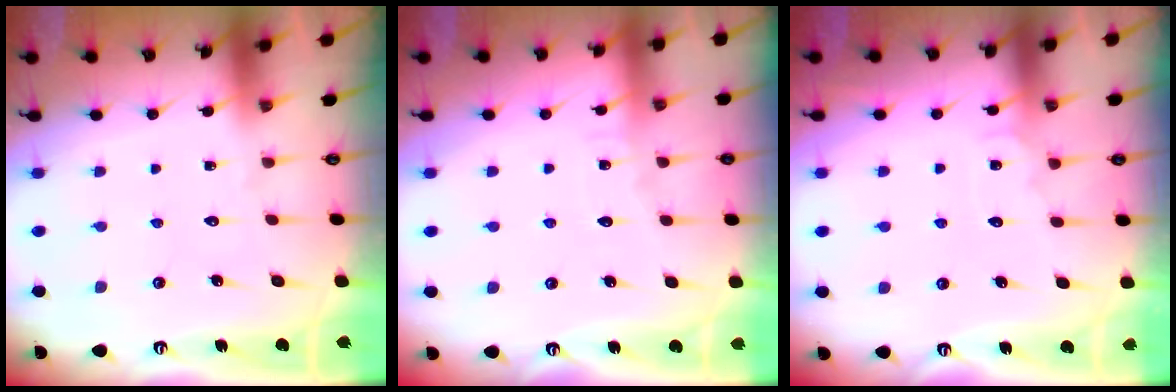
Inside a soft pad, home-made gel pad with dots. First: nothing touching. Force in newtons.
{"total": 3.7, "press": 3.6, "slide": 0.3}
{"total": 5.2, "press": 5.2, "slide": 0.4}